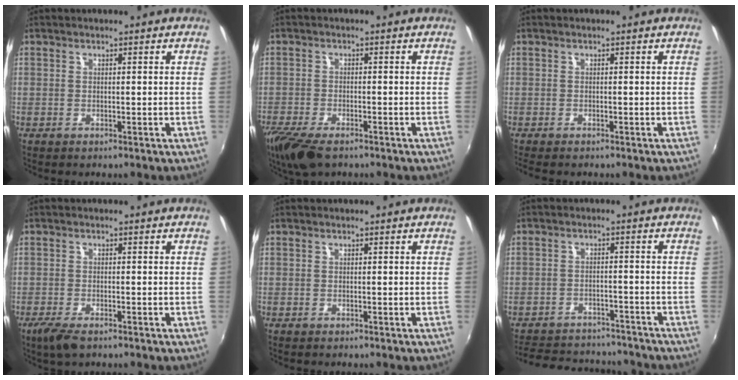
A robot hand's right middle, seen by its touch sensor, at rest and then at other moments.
{"total": 9.7, "force": [-7.1, 3.5, 5.7], "torque": [-0.138, -0.039, -0.132]}
{"total": 1.8, "force": [-1.6, 0.2, 1.0], "torque": [-0.020, -0.013, -0.022]}
{"total": 4.3, "force": [-3.0, 1.5, 2.7], "torque": [-0.068, -0.016, -0.056]}
{"total": 0.0}
{"total": 14.5, "force": [-12.4, 6.0, 4.6], "torque": [-0.119, 0.035, -0.163]}